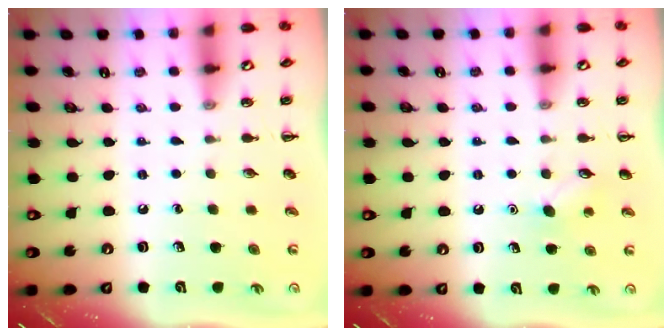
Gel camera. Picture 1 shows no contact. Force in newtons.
{"total": 5.9, "press": 5.7, "slide": 1.3}